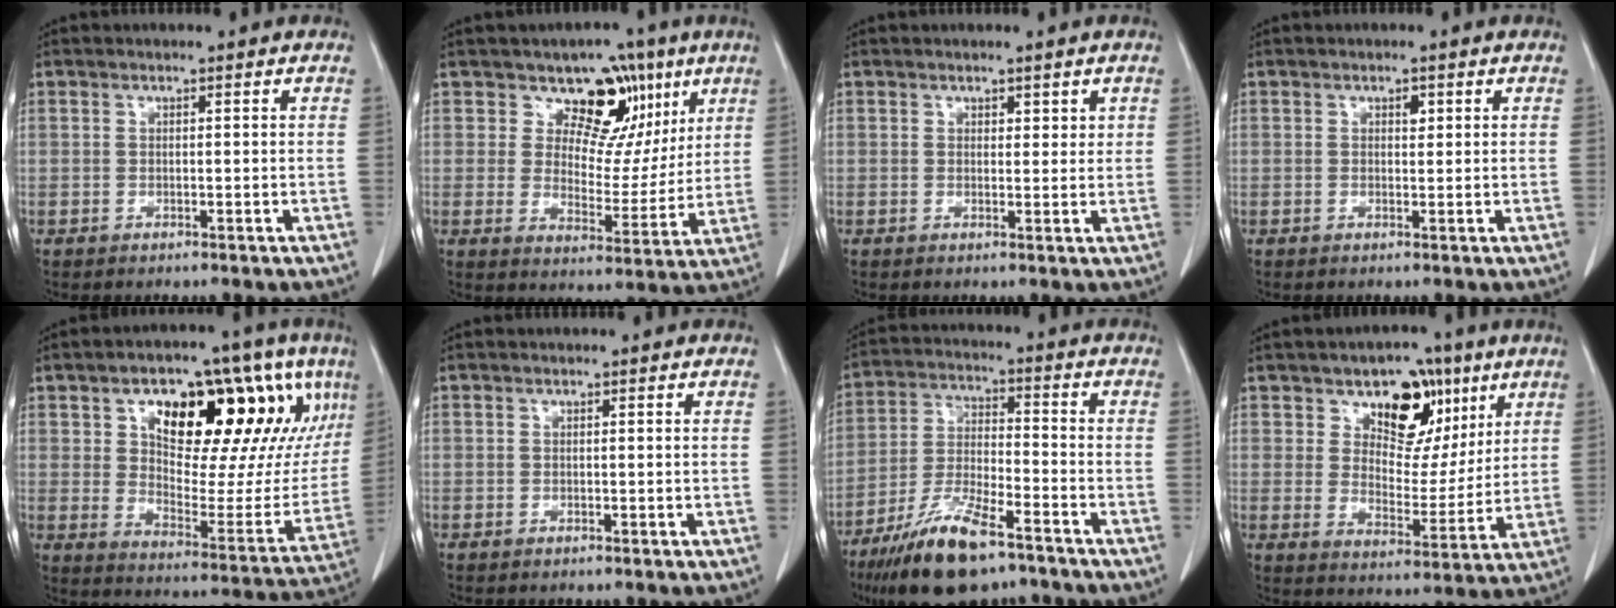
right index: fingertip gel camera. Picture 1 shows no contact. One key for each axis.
{"total": 9.6, "fx": 5.7, "fy": 6.4, "fz": 4.2, "tx": -0.037, "ty": 0.005, "tz": 0.087}
{"total": 1.8, "fx": 1.1, "fy": 1.0, "fz": 1.0, "tx": -0.007, "ty": -0.002, "tz": 0.017}
{"total": 1.1, "fx": 0.5, "fy": 0.6, "fz": 0.8, "tx": -0.010, "ty": -0.001, "tz": 0.006}
{"total": 25.8, "fx": 11.9, "fy": 11.1, "fz": 20.0, "tx": -0.292, "ty": 0.040, "tz": 0.190}
{"total": 0.0}
{"total": 14.1, "fx": -9.7, "fy": 3.5, "fz": 9.7, "tx": -0.189, "ty": -0.022, "tz": -0.175}
{"total": 10.7, "fx": 5.9, "fy": 6.7, "fz": 6.0, "tx": -0.078, "ty": 0.011, "tz": 0.096}